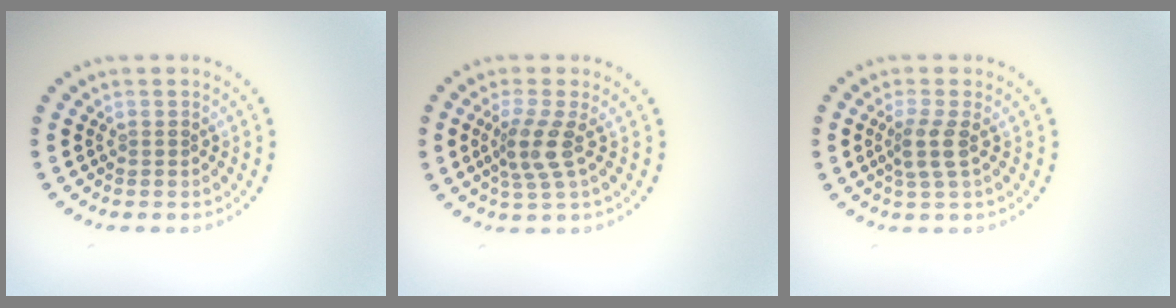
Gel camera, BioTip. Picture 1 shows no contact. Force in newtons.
{"total": 2.8, "press": 2.1, "slide": 1.8}
{"total": 2.2, "press": 1.7, "slide": 1.3}